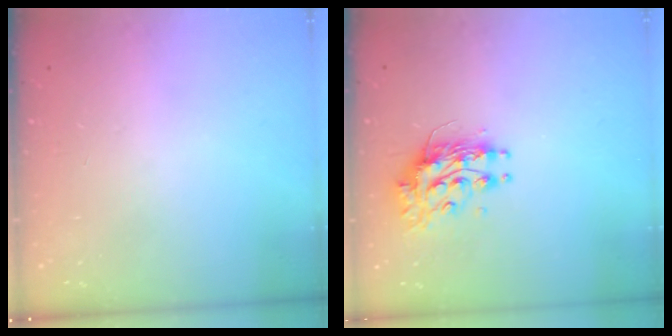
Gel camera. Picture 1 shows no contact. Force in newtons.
{"total": 10.4, "press": 10.4, "slide": 0.6}